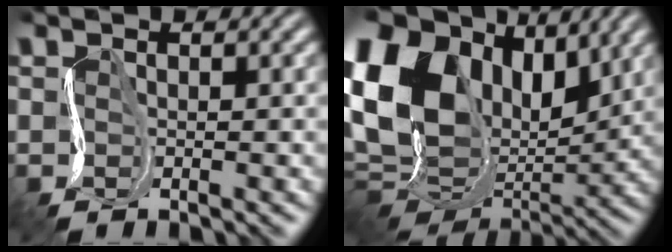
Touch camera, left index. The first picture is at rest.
{"total": 18.2, "force": [5.4, 12.0, 12.5], "torque": [-0.258, 0.035, 0.102]}